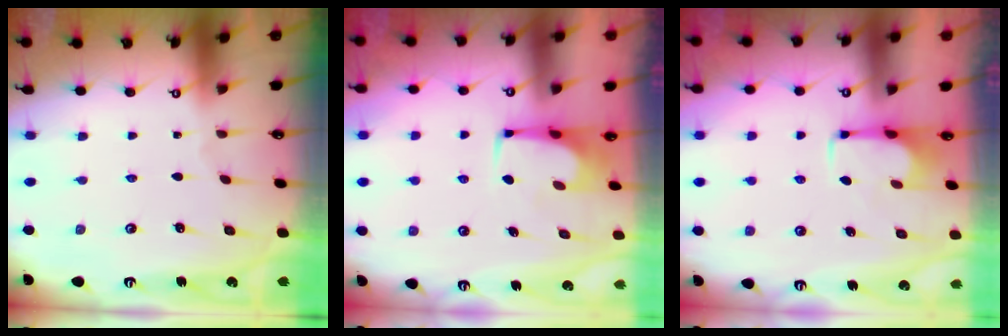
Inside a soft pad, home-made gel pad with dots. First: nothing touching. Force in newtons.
{"total": 1.5, "press": 1.5, "slide": 0.3}
{"total": 2.8, "press": 2.7, "slide": 0.9}